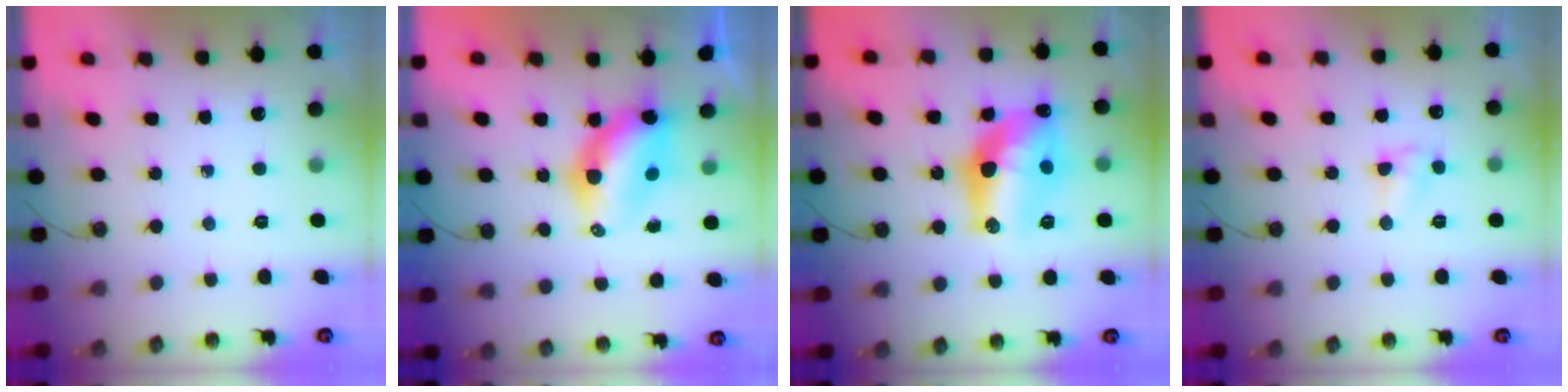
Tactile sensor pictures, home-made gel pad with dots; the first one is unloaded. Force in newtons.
{"total": 7.7, "press": 7.7, "slide": 0.5}
{"total": 15.0, "press": 14.9, "slide": 0.8}
{"total": 5.5, "press": 5.4, "slide": 0.6}